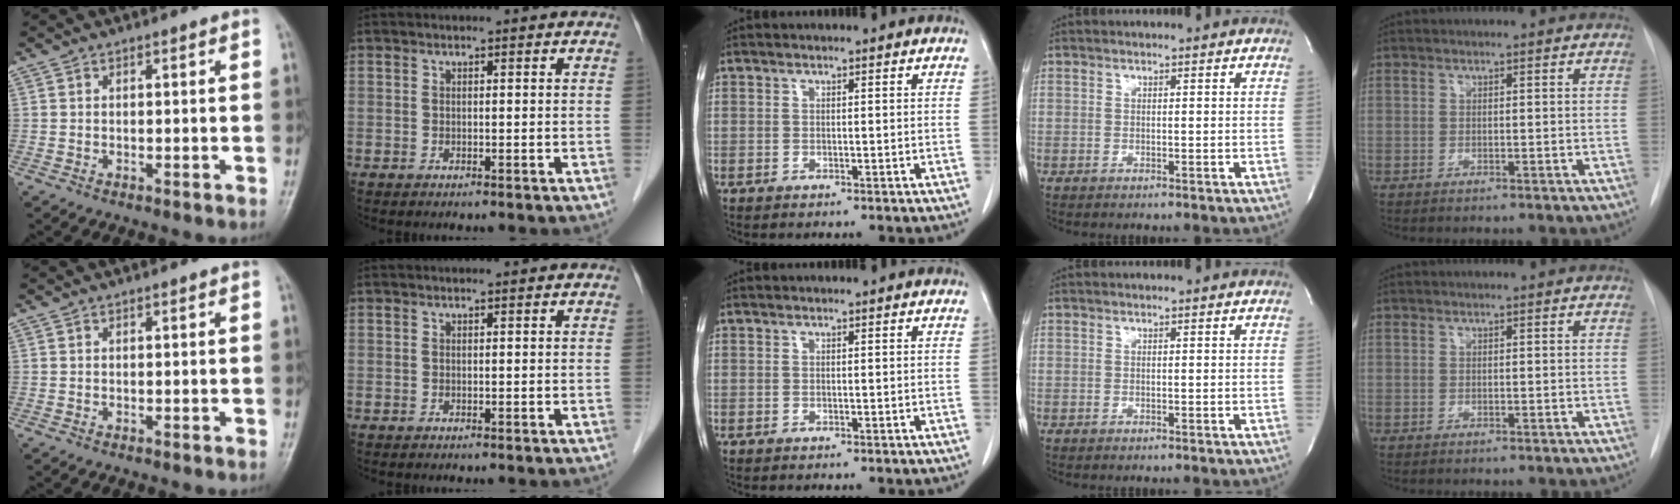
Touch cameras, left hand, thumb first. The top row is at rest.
{}